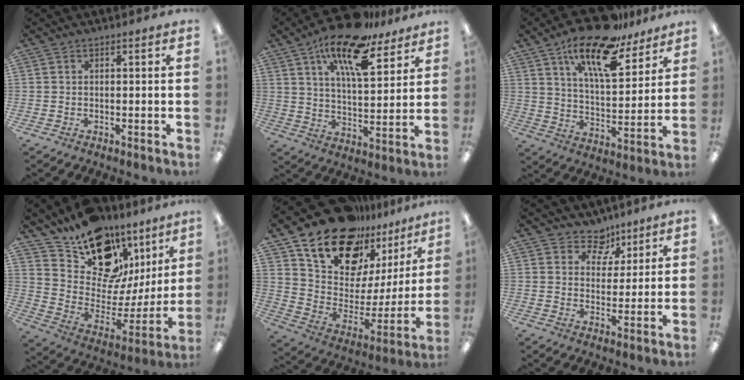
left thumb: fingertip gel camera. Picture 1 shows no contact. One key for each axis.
{"total": 16.9, "fx": 12.0, "fy": 5.7, "fz": 10.5, "tx": -0.178, "ty": -0.067, "tz": 0.202}
{"total": 18.6, "fx": 13.2, "fy": 6.5, "fz": 11.4, "tx": -0.190, "ty": -0.078, "tz": 0.222}
{"total": 15.9, "fx": 12.3, "fy": 8.0, "fz": 6.1, "tx": -0.106, "ty": -0.106, "tz": 0.220}
{"total": 19.6, "fx": 15.6, "fy": 9.6, "fz": 7.0, "tx": -0.134, "ty": -0.115, "tz": 0.279}
{"total": 7.0, "fx": 5.0, "fy": 4.7, "fz": 1.5, "tx": -0.014, "ty": -0.036, "tz": 0.089}